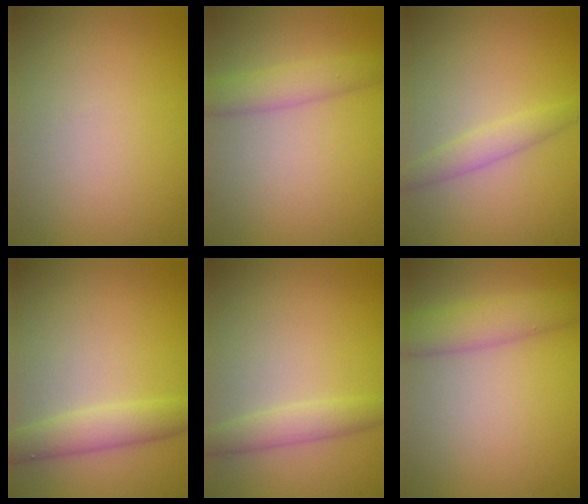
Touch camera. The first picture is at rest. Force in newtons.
{"total": 2.8, "press": 2.8, "slide": 0.1}
{"total": 1.9, "press": 1.9, "slide": 0.1}
{"total": 2.9, "press": 2.9, "slide": 0.1}
{"total": 2.3, "press": 2.3, "slide": 0.0}
{"total": 3.7, "press": 3.7, "slide": 0.2}